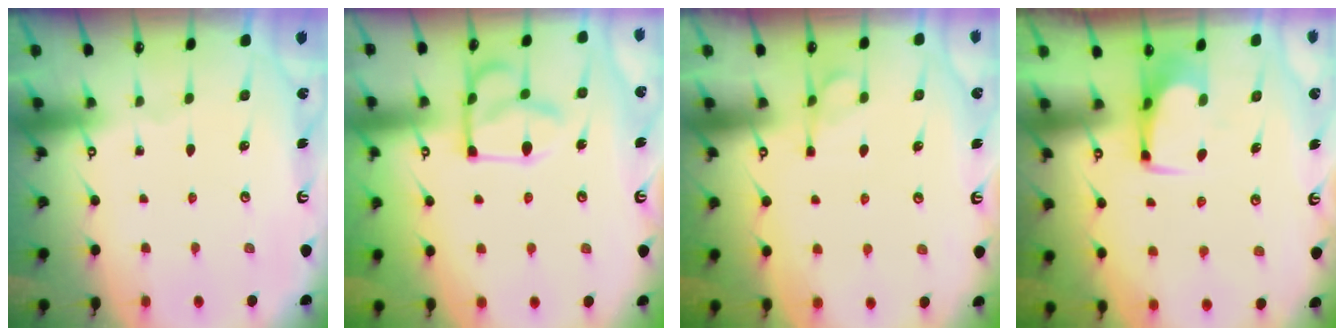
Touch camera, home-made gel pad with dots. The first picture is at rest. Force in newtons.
{"total": 6.8, "press": 6.8, "slide": 0.5}
{"total": 2.0, "press": 1.4, "slide": 1.3}
{"total": 0.6, "press": 0.5, "slide": 0.3}